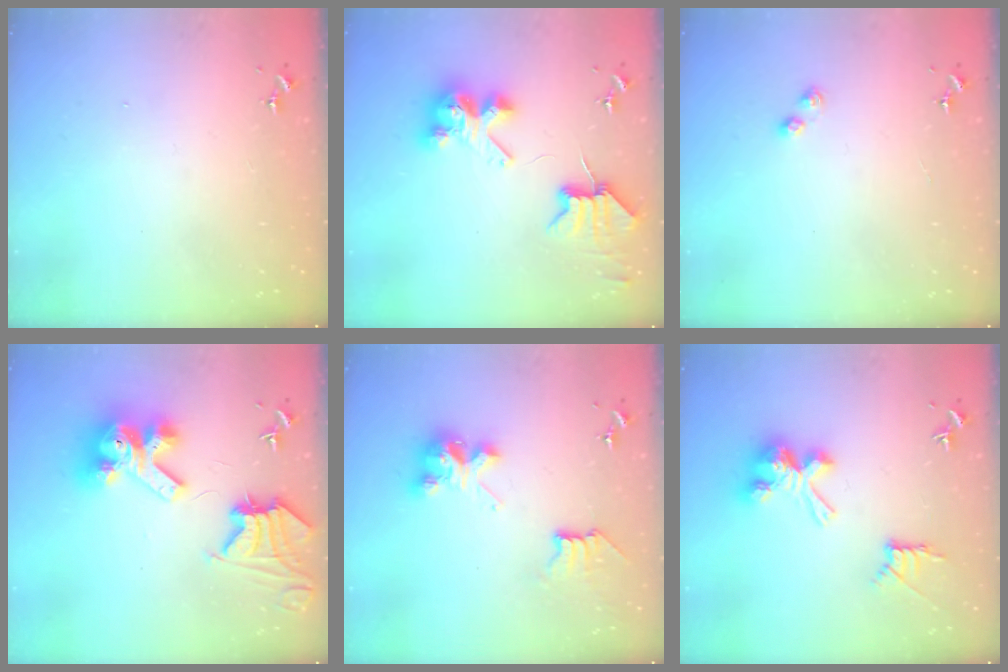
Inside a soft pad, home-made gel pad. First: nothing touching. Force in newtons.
{"total": 7.4, "press": 7.4, "slide": 0.6}
{"total": 2.8, "press": 2.8, "slide": 0.3}
{"total": 16.2, "press": 16.1, "slide": 2.1}
{"total": 8.8, "press": 8.7, "slide": 1.0}
{"total": 14.2, "press": 14.2, "slide": 0.3}